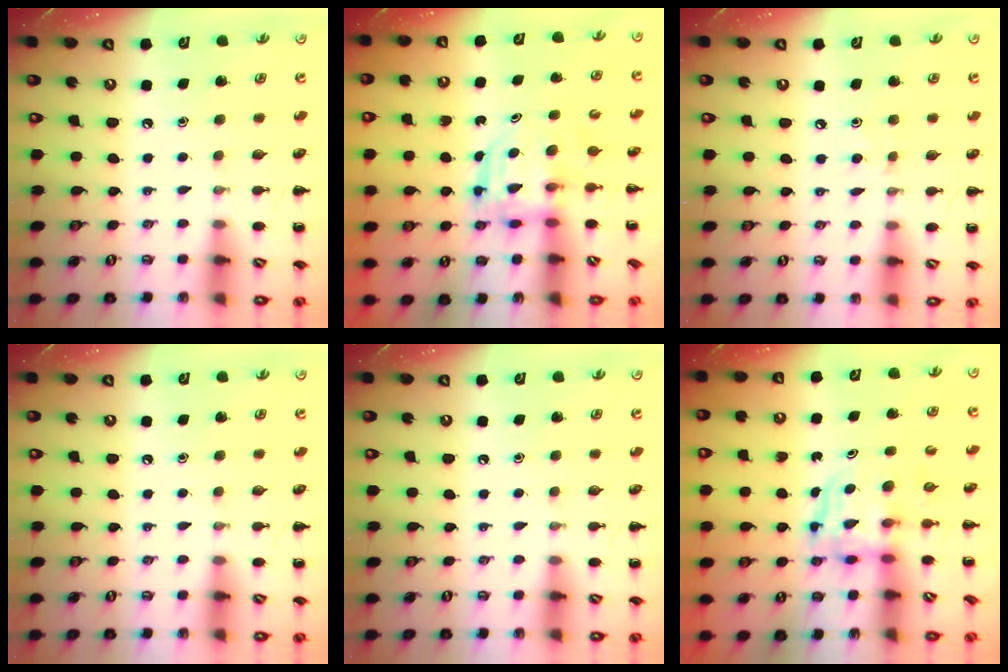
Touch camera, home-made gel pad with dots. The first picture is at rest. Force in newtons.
{"total": 3.1, "press": 3.1, "slide": 0.2}
{"total": 4.2, "press": 4.0, "slide": 1.1}
{"total": 0.0}
{"total": 0.0}
{"total": 3.4, "press": 3.4, "slide": 0.3}